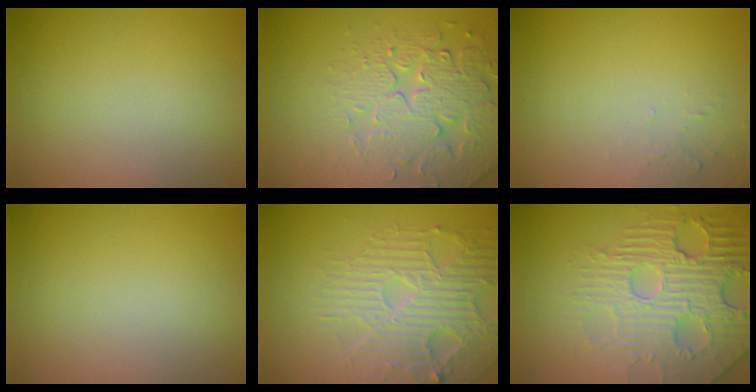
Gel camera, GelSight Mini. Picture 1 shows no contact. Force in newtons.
{"total": 5.1, "press": 4.8, "slide": 1.8}
{"total": 0.9, "press": 0.9, "slide": 0.1}
{"total": 0.0}
{"total": 5.6, "press": 4.5, "slide": 3.3}
{"total": 7.0, "press": 5.7, "slide": 4.0}